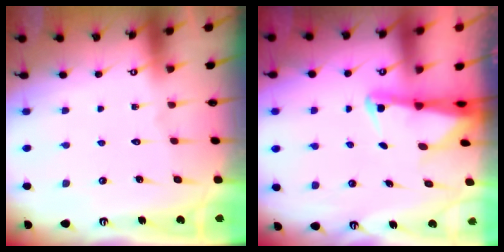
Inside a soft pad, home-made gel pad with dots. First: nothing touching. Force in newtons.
{"total": 2.7, "press": 2.7, "slide": 0.5}